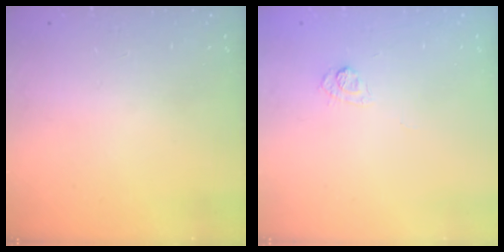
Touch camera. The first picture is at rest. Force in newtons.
{"total": 6.4, "press": 6.1, "slide": 1.6}